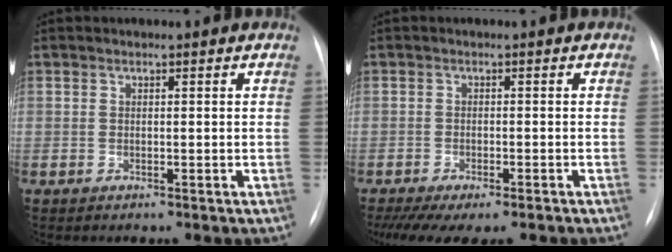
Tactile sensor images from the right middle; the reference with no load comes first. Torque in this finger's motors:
{"motor_torque": [1.09, -1.05, 0.34, 0.06]}